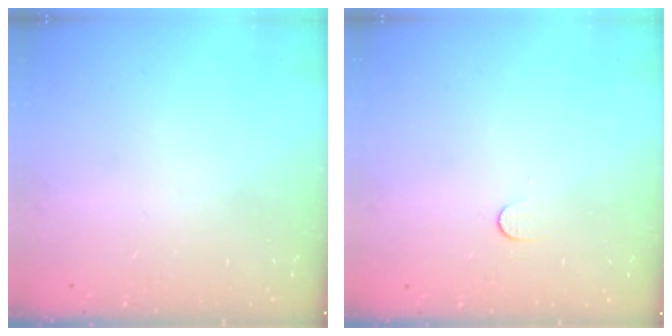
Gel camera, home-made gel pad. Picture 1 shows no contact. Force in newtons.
{"total": 3.7, "press": 3.7, "slide": 0.4}